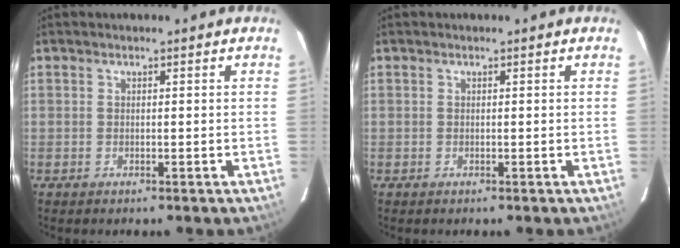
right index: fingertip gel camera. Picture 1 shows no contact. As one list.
[{"total": 0.0}]